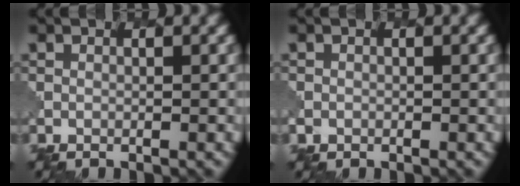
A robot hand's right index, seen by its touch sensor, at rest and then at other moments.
{"total": 0.7, "force": [-0.2, 0.6, -0.1], "torque": [-0.001, -0.003, -0.004]}